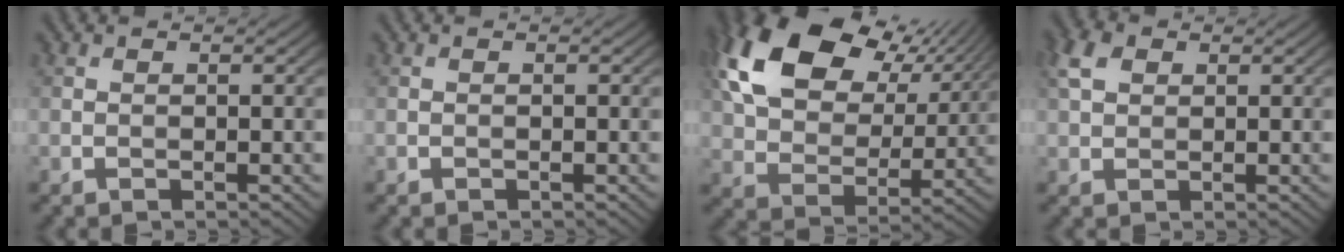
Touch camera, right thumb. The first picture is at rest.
{"total": 0.0}
{"total": 18.6, "force": [8.7, 11.6, 11.6], "torque": [-0.253, 0.028, 0.151]}
{"total": 3.6, "force": [1.5, 2.6, 2.1], "torque": [-0.058, 0.012, 0.026]}